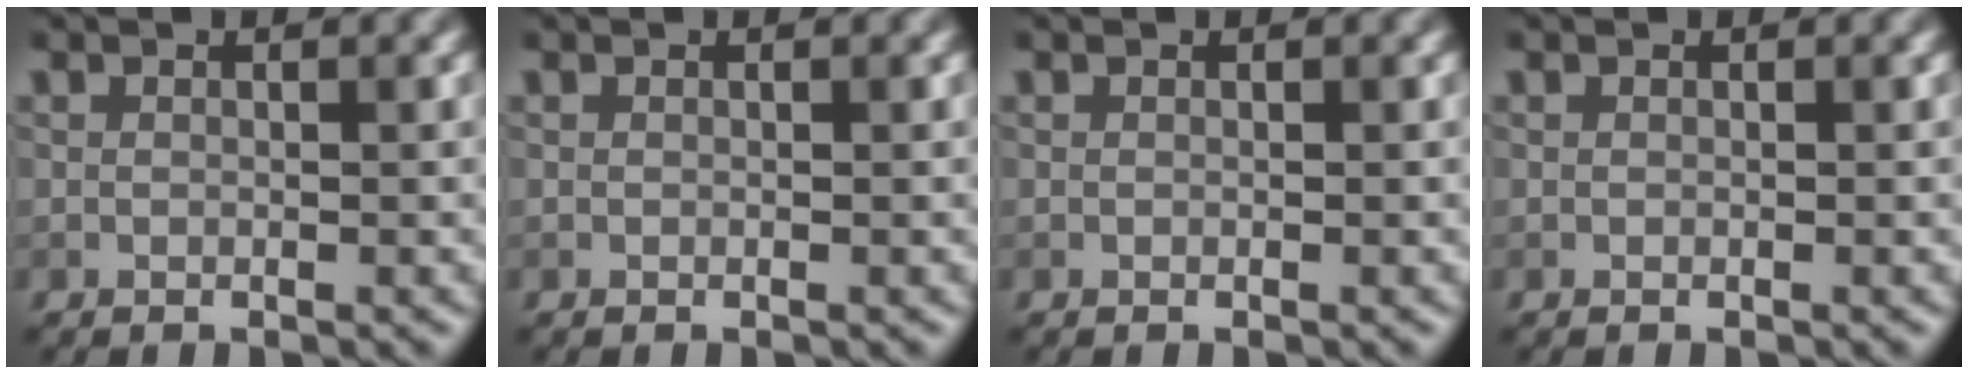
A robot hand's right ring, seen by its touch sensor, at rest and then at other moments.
{"total": 0.0}
{"total": 0.0}
{"total": 0.0}